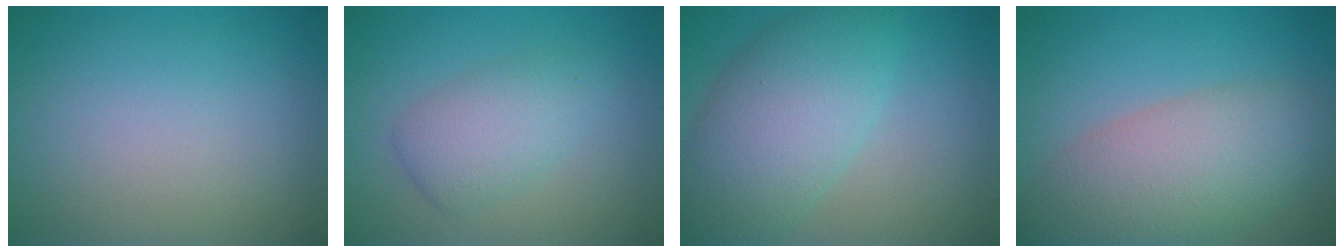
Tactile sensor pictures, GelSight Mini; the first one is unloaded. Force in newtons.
{"total": 3.5, "press": 3.5, "slide": 0.1}
{"total": 7.6, "press": 7.6, "slide": 0.4}
{"total": 7.7, "press": 7.7, "slide": 0.4}